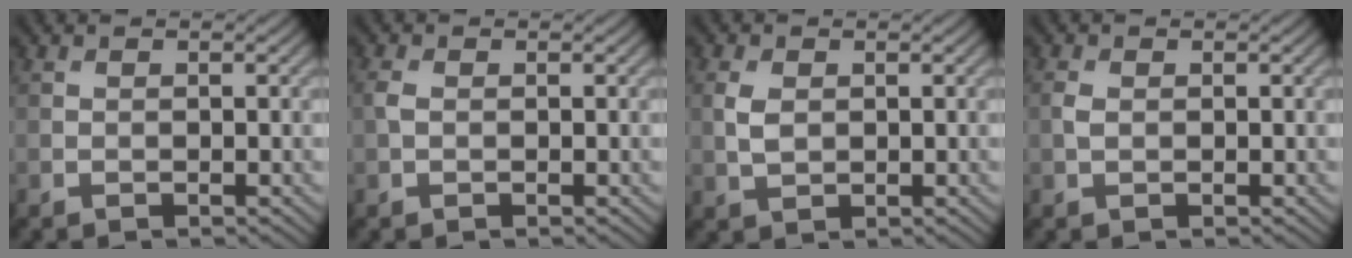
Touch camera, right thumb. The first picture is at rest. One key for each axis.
{"total": 1.2, "fx": 0.1, "fy": 0.8, "fz": 0.9, "tx": -0.027, "ty": 0.004, "tz": -0.002}
{"total": 2.7, "fx": 0.4, "fy": 1.8, "fz": 1.9, "tx": -0.051, "ty": 0.000, "tz": 0.010}
{"total": 1.2, "fx": 0.1, "fy": 0.8, "fz": 0.9, "tx": -0.024, "ty": 0.001, "tz": 0.000}